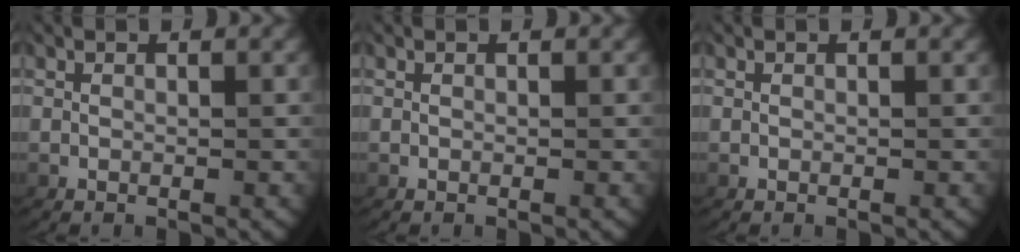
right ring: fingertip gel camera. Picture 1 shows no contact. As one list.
[{"total": 0.0}, {"total": 0.0}]